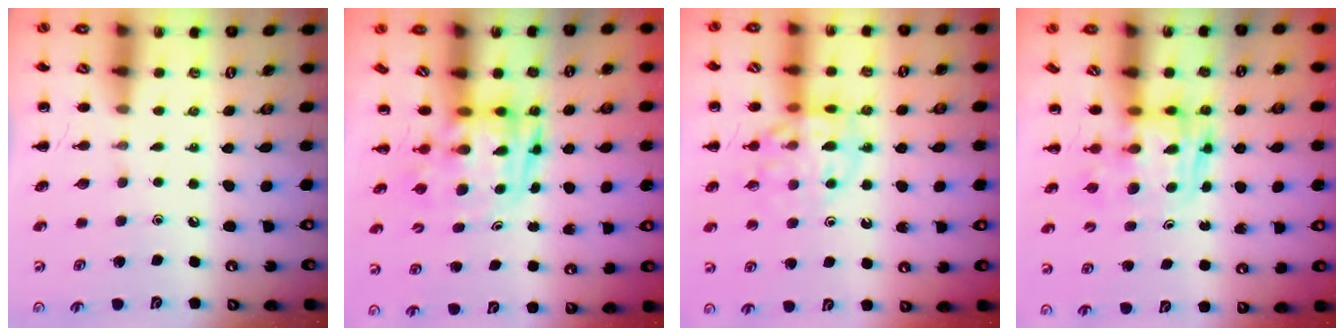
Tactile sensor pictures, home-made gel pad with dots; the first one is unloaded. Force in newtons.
{"total": 3.3, "press": 3.2, "slide": 0.7}
{"total": 13.3, "press": 13.2, "slide": 2.2}
{"total": 2.6, "press": 2.6, "slide": 0.2}